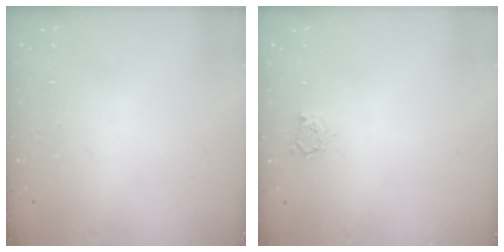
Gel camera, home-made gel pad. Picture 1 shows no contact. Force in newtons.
{"total": 3.1, "press": 3.0, "slide": 0.5}